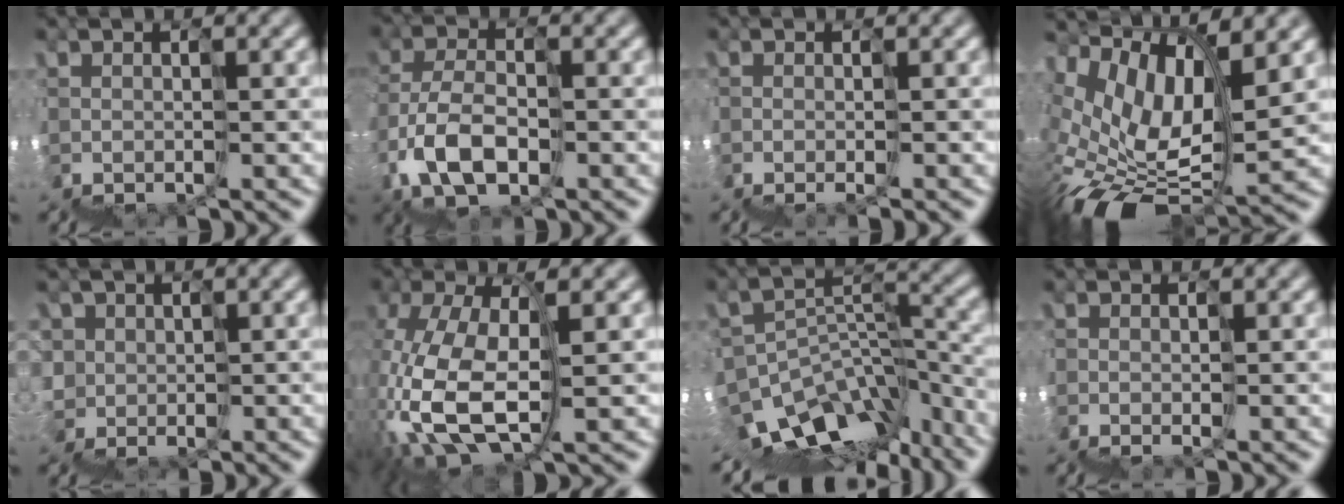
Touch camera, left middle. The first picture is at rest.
{"total": 3.0, "force": [-2.6, 1.3, 1.0], "torque": [-0.044, 0.017, -0.060]}
{"total": 2.7, "force": [-1.3, 0.7, 2.2], "torque": [-0.021, -0.012, -0.014]}
{"total": 6.6, "force": [1.8, 3.0, 5.6], "torque": [-0.115, 0.009, 0.041]}
{"total": 2.4, "force": [0.7, 2.2, -0.9], "torque": [0.029, 0.013, 0.001]}
{"total": 7.1, "force": [-1.9, 3.7, 5.8], "torque": [-0.165, 0.002, -0.032]}
{"total": 8.5, "force": [-7.8, 2.5, 2.5], "torque": [-0.052, 0.028, -0.133]}
{"total": 2.7, "force": [-1.0, 1.1, 2.3], "torque": [-0.026, -0.012, -0.012]}